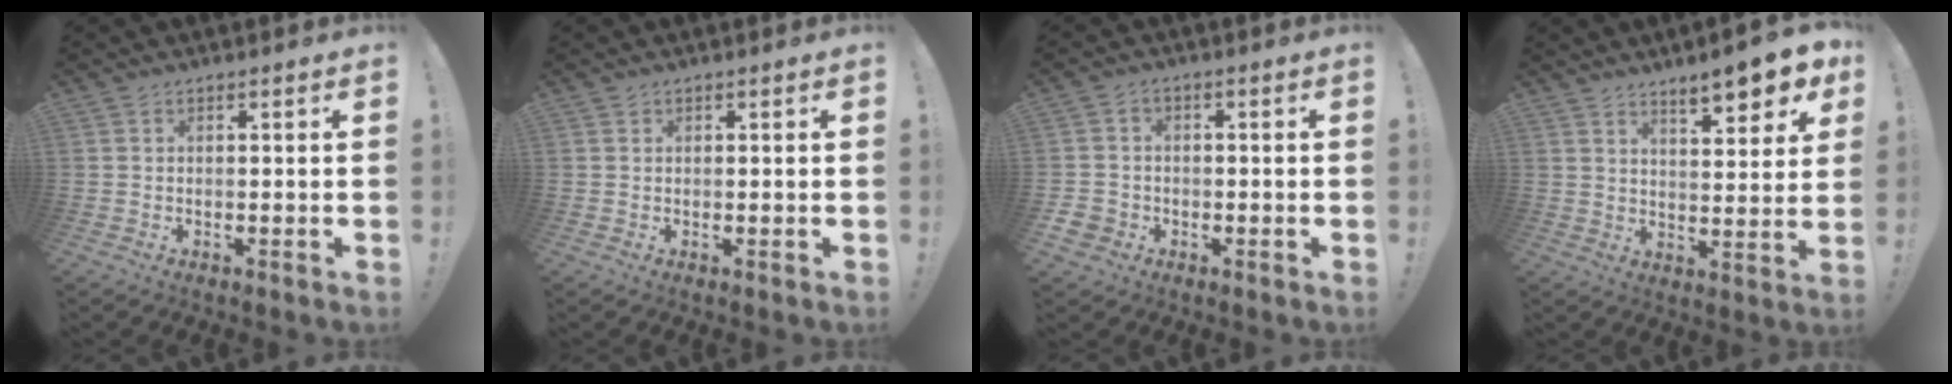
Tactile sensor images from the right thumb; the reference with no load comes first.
{"total": 0.6, "force": [0.4, 0.4, -0.1], "torque": [0.011, -0.002, 0.006]}
{"total": 4.0, "force": [-1.4, 3.6, 1.1], "torque": [-0.025, 0.004, -0.028]}
{"total": 9.7, "force": [7.0, 1.7, 6.6], "torque": [-0.092, -0.047, 0.115]}